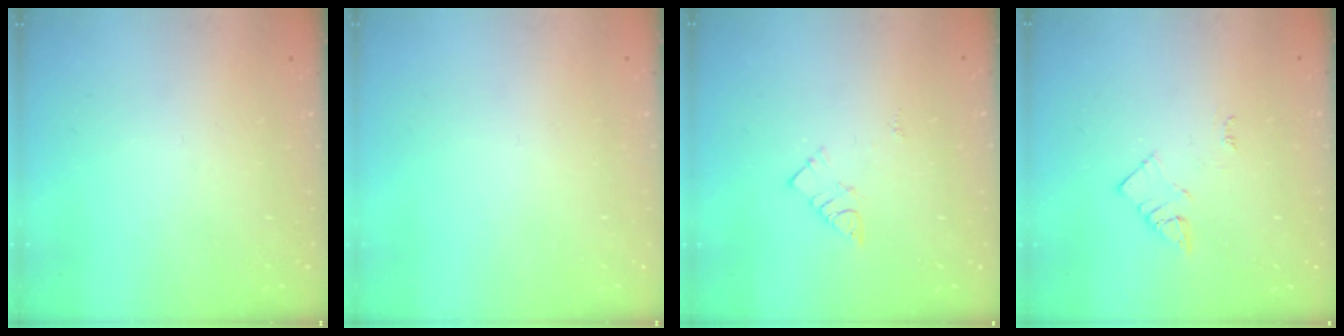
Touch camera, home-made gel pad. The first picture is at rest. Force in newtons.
{"total": 1.6, "press": 1.6, "slide": 0.1}
{"total": 5.6, "press": 5.6, "slide": 0.1}
{"total": 2.7, "press": 2.6, "slide": 0.4}